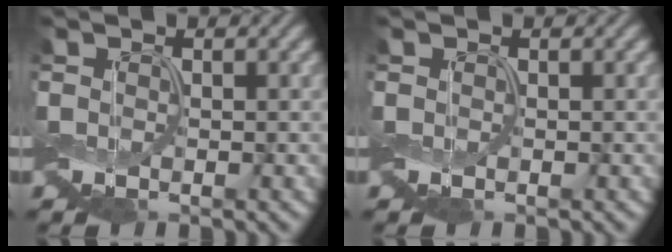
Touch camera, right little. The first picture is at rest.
{"total": 0.0}